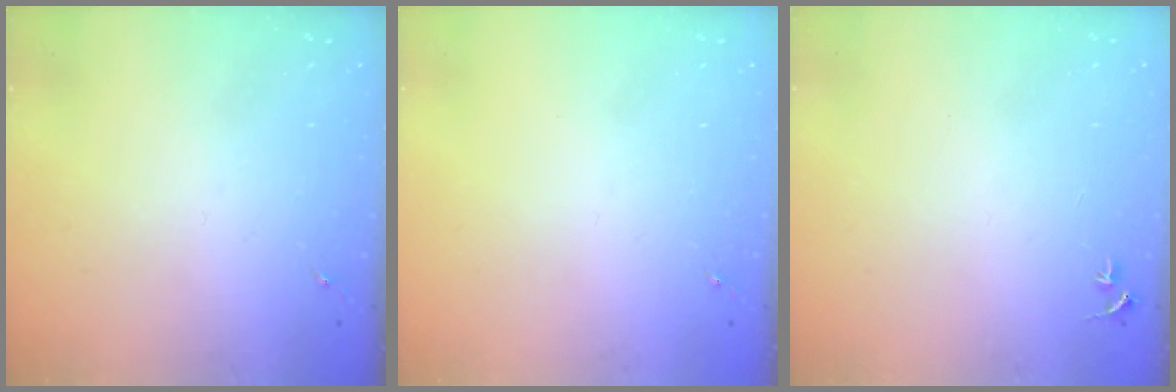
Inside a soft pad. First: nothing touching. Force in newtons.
{"total": 0.0}
{"total": 2.7, "press": 2.7, "slide": 0.3}